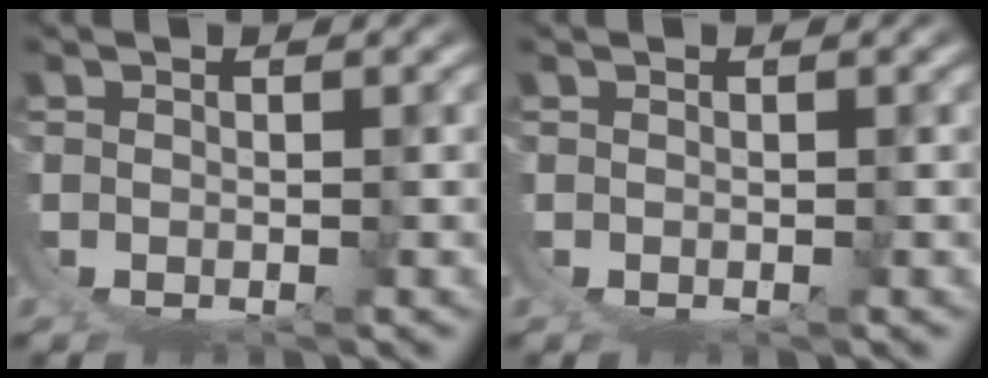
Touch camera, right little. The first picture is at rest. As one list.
[{"total": 0.0}]